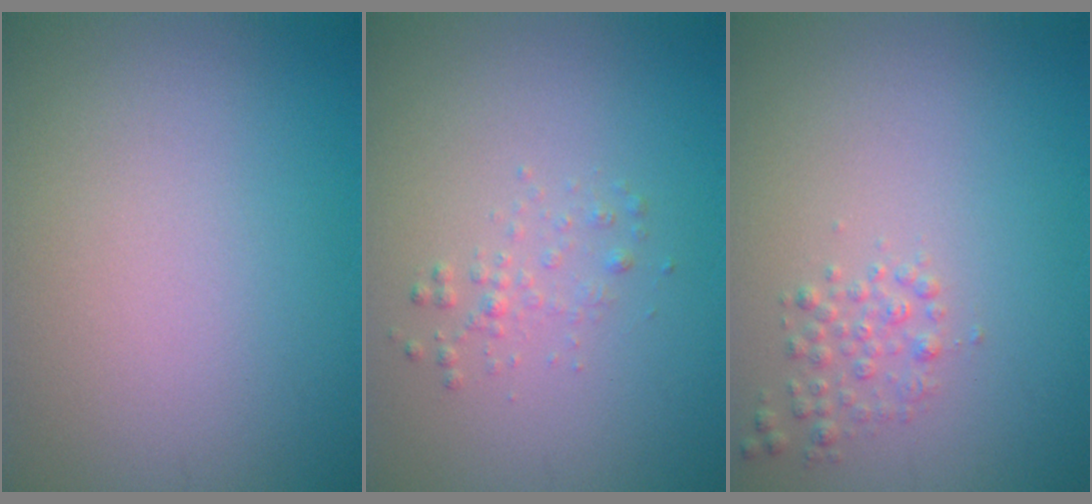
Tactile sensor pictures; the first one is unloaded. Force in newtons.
{"total": 1.1, "press": 1.1, "slide": 0.0}
{"total": 1.5, "press": 1.5, "slide": 0.0}